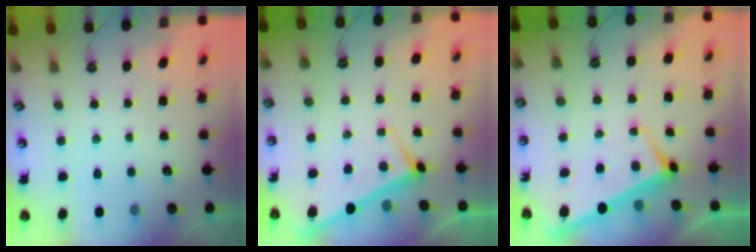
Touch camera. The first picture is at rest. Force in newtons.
{"total": 3.2, "press": 3.2, "slide": 0.2}
{"total": 3.0, "press": 2.9, "slide": 0.9}